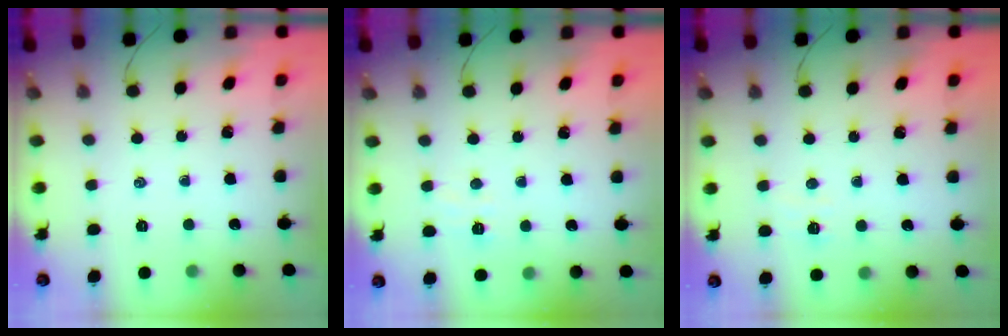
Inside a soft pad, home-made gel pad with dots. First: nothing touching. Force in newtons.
{"total": 4.1, "press": 4.0, "slide": 0.9}
{"total": 3.3, "press": 3.1, "slide": 0.9}